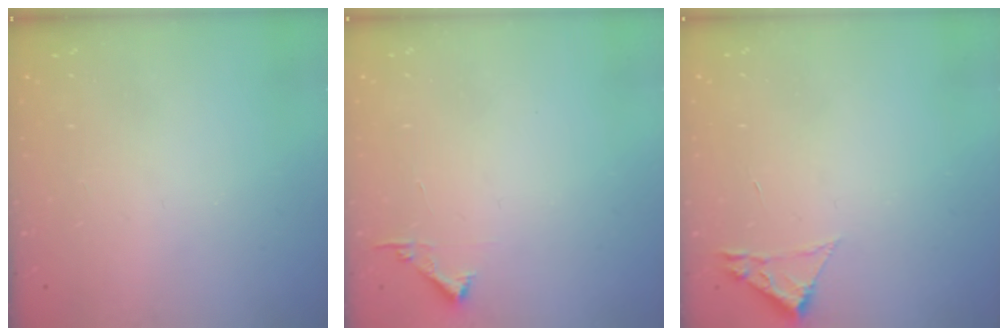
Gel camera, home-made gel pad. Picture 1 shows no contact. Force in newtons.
{"total": 4.4, "press": 4.4, "slide": 0.4}
{"total": 1.8, "press": 1.8, "slide": 0.2}